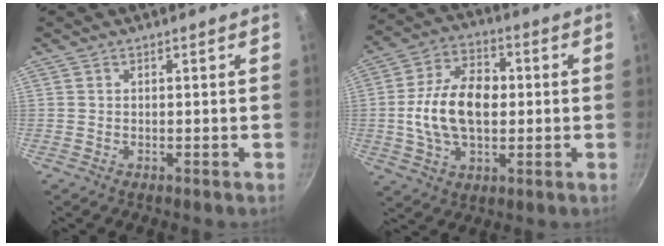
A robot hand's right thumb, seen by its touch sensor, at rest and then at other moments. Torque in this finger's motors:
{"motor_torque": [0.24, 0.26, 2.10, -0.11, 0.50]}